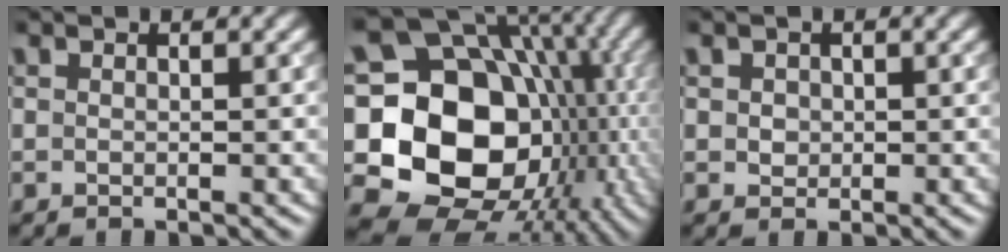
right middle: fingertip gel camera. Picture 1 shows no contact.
{"total": 20.6, "force": [-2.5, 16.9, 11.6], "torque": [-0.191, -0.013, -0.049]}
{"total": 1.1, "force": [0.1, 1.0, 0.4], "torque": [-0.004, -0.002, 0.005]}